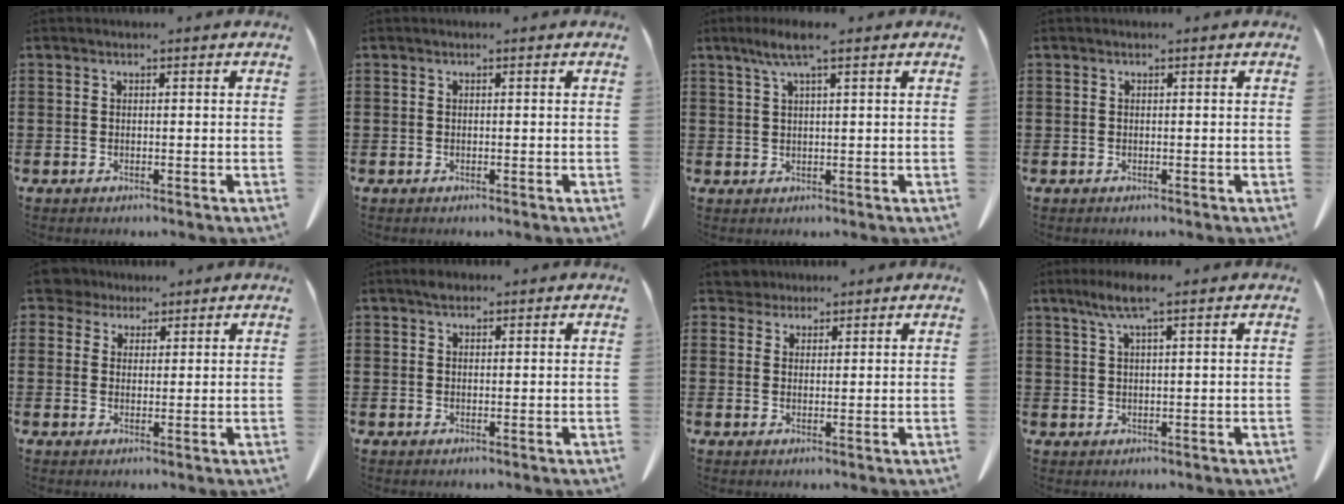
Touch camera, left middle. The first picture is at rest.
{"total": 0.0}
{"total": 4.4, "force": [2.4, 0.3, 3.7], "torque": [-0.077, 0.000, 0.042]}
{"total": 0.0}
{"total": 4.0, "force": [3.1, 2.3, 1.1], "torque": [-0.039, 0.006, 0.060]}
{"total": 1.3, "force": [1.0, 0.6, 0.6], "torque": [-0.014, 0.001, 0.020]}
{"total": 3.0, "force": [2.8, 1.1, 0.2], "torque": [-0.016, 0.001, 0.055]}
{"total": 4.3, "force": [2.4, 0.3, 3.5], "torque": [-0.075, 0.002, 0.043]}